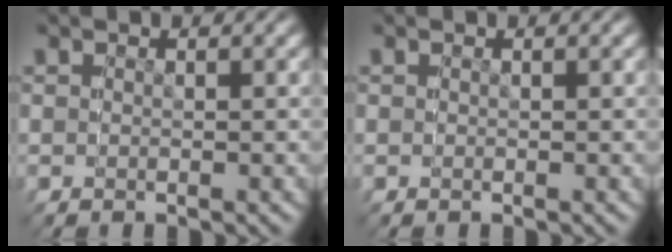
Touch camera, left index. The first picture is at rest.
{"total": 0.0}